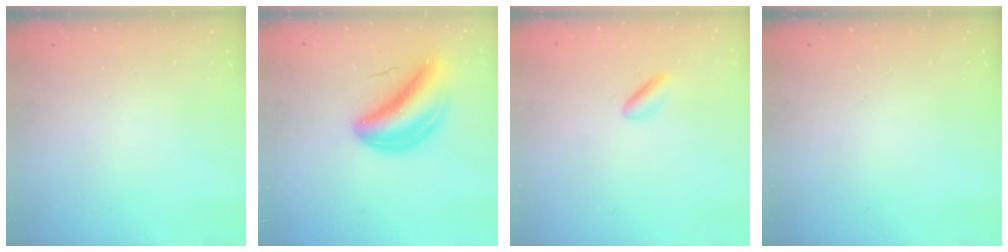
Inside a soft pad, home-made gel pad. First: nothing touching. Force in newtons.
{"total": 8.3, "press": 8.0, "slide": 2.5}
{"total": 1.8, "press": 1.6, "slide": 0.8}
{"total": 0.0}